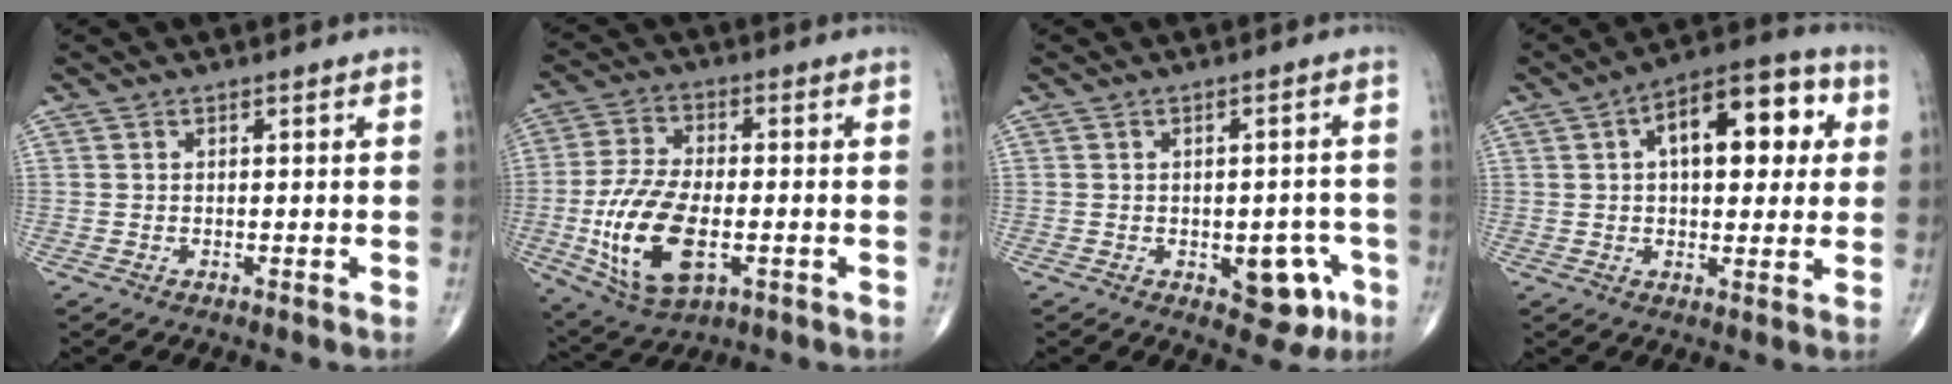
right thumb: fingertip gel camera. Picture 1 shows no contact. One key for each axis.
{"total": 16.2, "fx": -3.5, "fy": 8.2, "fz": 13.5, "tx": -0.268, "ty": 0.003, "tz": -0.053}
{"total": 8.1, "fx": -3.0, "fy": 4.3, "fz": 6.2, "tx": -0.041, "ty": 0.013, "tz": -0.029}
{"total": 16.1, "fx": 4.1, "fy": 8.0, "fz": 13.3, "tx": -0.154, "ty": 0.021, "tz": 0.053}